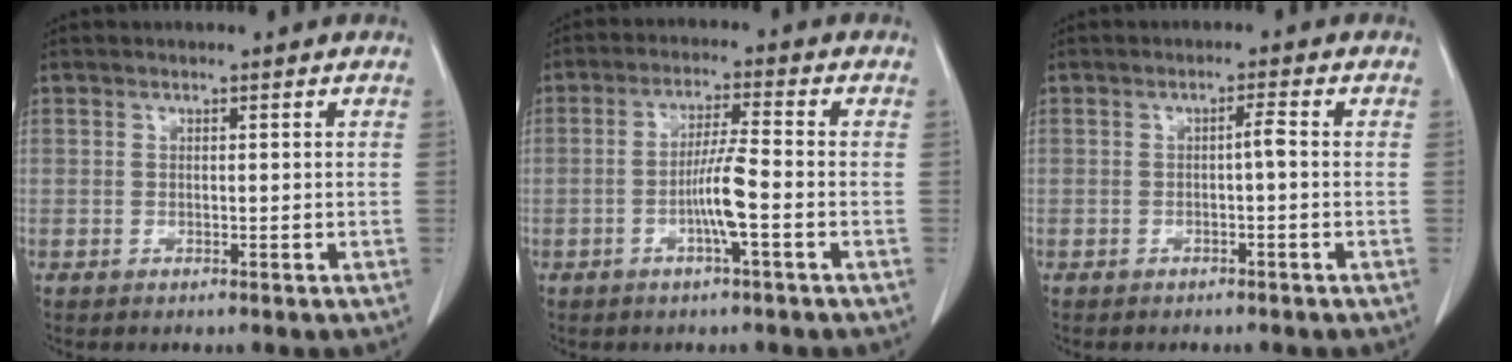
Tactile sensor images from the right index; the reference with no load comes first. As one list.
[{"total": 5.6, "force": [-1.7, -0.3, 5.3], "torque": [-0.106, 0.000, -0.033]}, {"total": 1.5, "force": [-0.2, 0.0, 1.5], "torque": [-0.024, 0.003, -0.003]}]